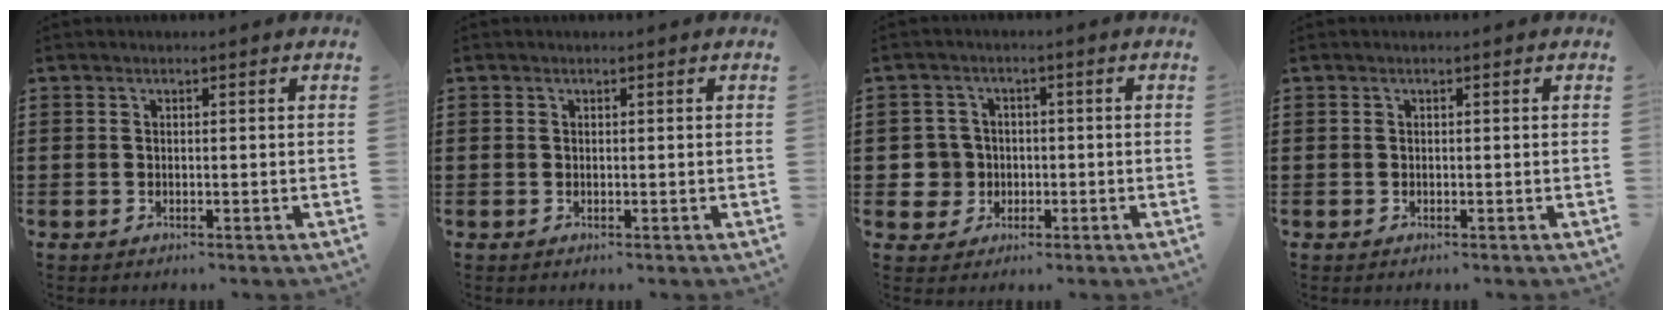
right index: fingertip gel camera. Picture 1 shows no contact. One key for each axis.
{"total": 0.0}
{"total": 4.8, "fx": -0.5, "fy": 4.7, "fz": 1.0, "tx": -0.044, "ty": 0.012, "tz": -0.012}
{"total": 0.0}